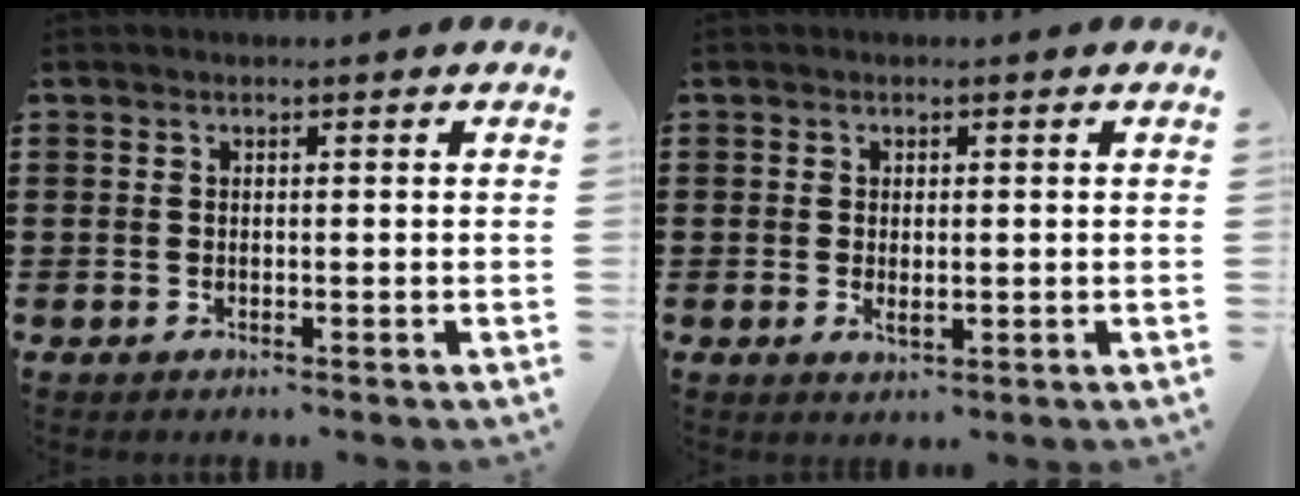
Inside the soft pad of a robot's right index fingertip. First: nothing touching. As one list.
[{"total": 1.8, "force": [-0.1, 0.6, 1.7], "torque": [-0.035, -0.003, 0.000]}]